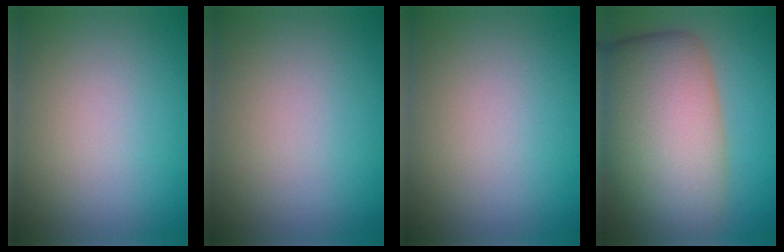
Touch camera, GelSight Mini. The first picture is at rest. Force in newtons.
{"total": 0.0}
{"total": 0.0}
{"total": 12.7, "press": 12.7, "slide": 0.6}